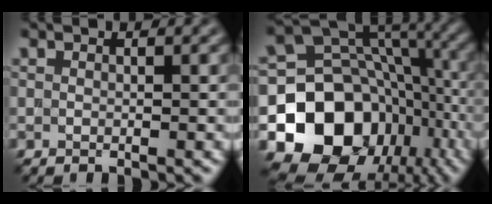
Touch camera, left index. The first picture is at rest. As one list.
[{"total": 14.9, "force": [-5.3, 11.8, 7.4], "torque": [-0.140, -0.005, -0.101]}]